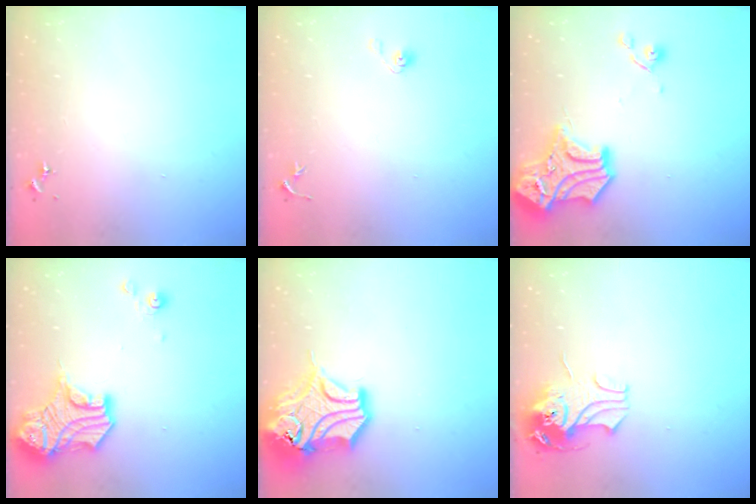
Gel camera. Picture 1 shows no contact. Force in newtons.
{"total": 3.9, "press": 3.4, "slide": 1.9}
{"total": 17.6, "press": 17.4, "slide": 2.2}
{"total": 17.0, "press": 16.9, "slide": 1.4}
{"total": 16.7, "press": 16.5, "slide": 2.5}
{"total": 11.0, "press": 10.9, "slide": 1.5}